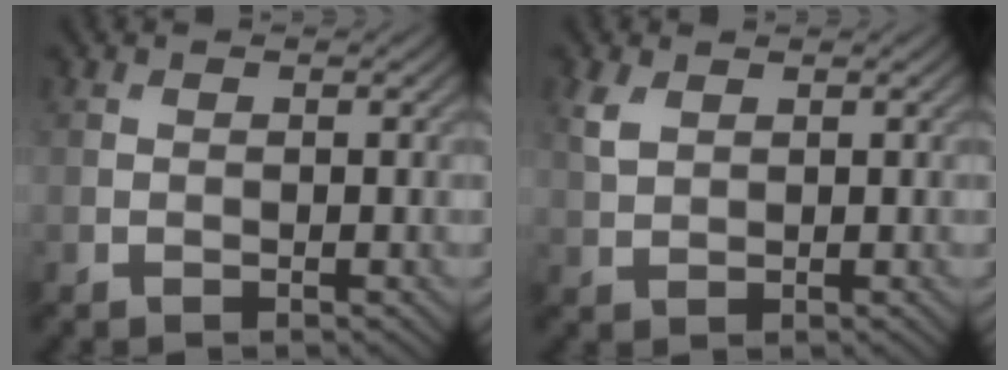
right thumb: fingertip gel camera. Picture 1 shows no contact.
{"total": 2.5, "force": [1.3, 1.4, 1.6], "torque": [-0.045, 0.002, 0.029]}